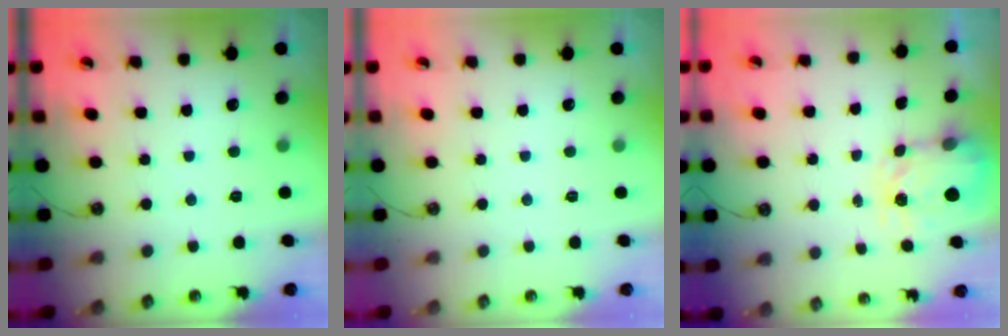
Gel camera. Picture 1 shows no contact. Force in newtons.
{"total": 0.0}
{"total": 3.6, "press": 3.6, "slide": 0.6}